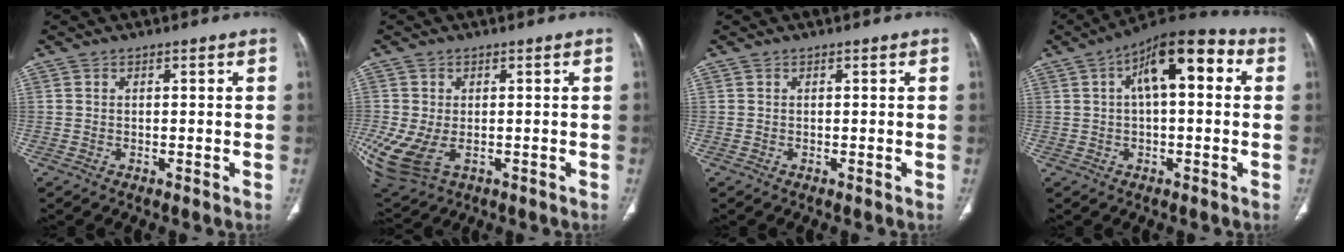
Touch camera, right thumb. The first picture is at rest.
{"total": 11.8, "force": [-2.9, 7.8, 8.4], "torque": [-0.211, -0.015, -0.035]}
{"total": 0.0}
{"total": 13.9, "force": [3.6, 5.9, 12.0], "torque": [-0.166, 0.034, 0.046]}